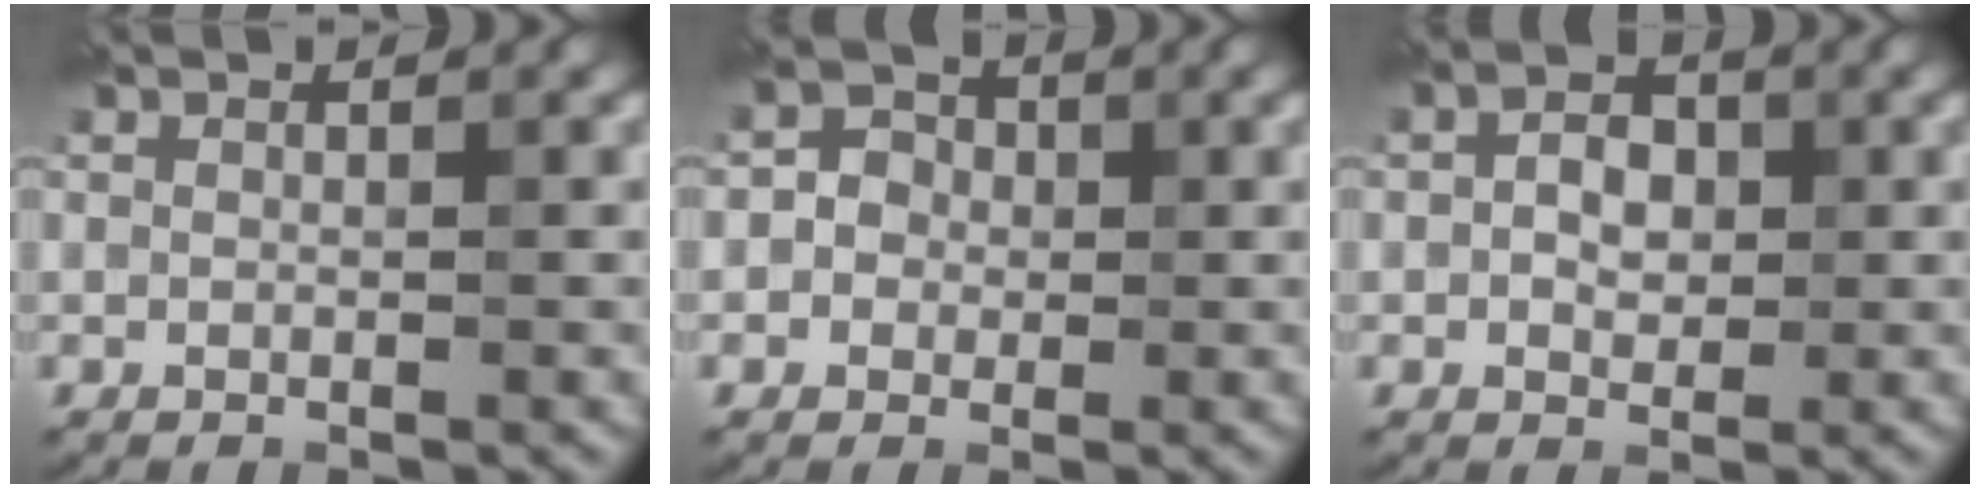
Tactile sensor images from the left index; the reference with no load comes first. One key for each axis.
{"total": 2.1, "fx": -0.2, "fy": 2.0, "fz": 0.7, "tx": 0.004, "ty": 0.006, "tz": -0.013}
{"total": 2.4, "fx": 0.0, "fy": 1.7, "fz": 1.8, "tx": -0.030, "ty": 0.009, "tz": -0.006}